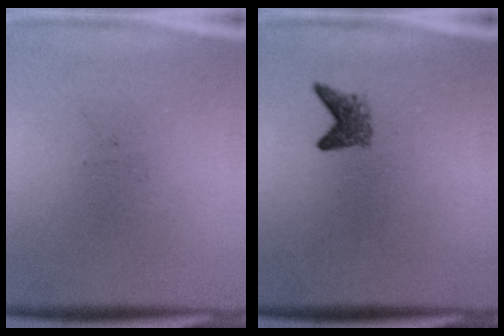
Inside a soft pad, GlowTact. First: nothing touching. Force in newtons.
{"total": 2.0}